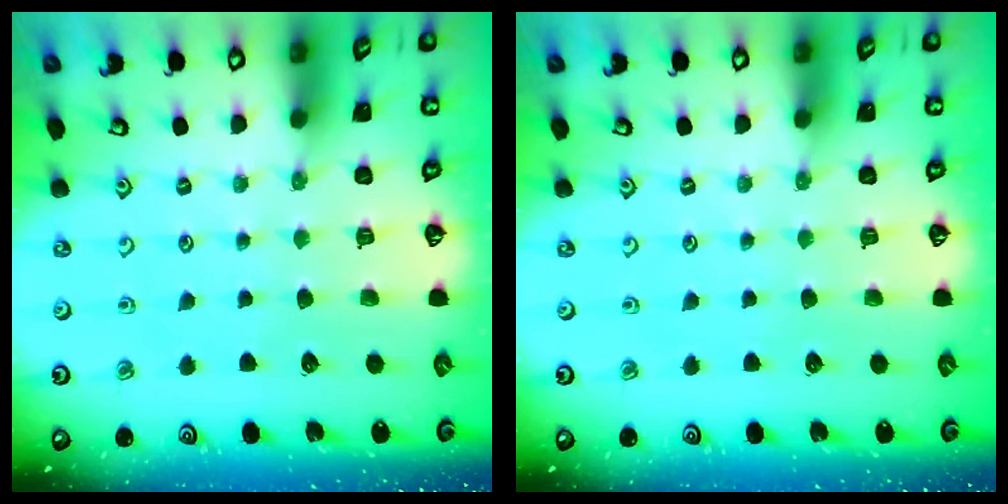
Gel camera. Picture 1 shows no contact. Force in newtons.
{"total": 0.0}